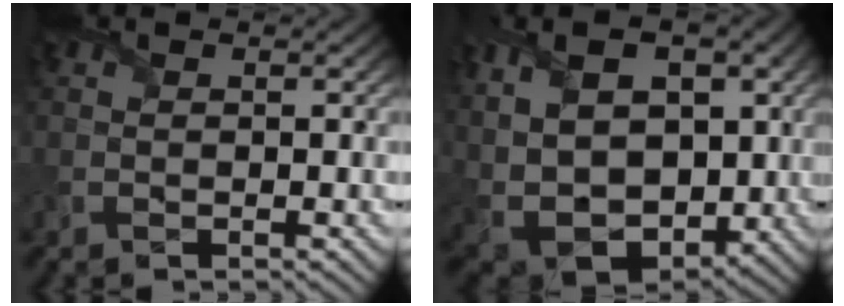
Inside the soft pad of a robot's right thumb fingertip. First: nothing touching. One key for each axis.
{"total": 15.7, "fx": 2.3, "fy": 10.2, "fz": 11.7, "tx": -0.233, "ty": 0.007, "tz": 0.043}